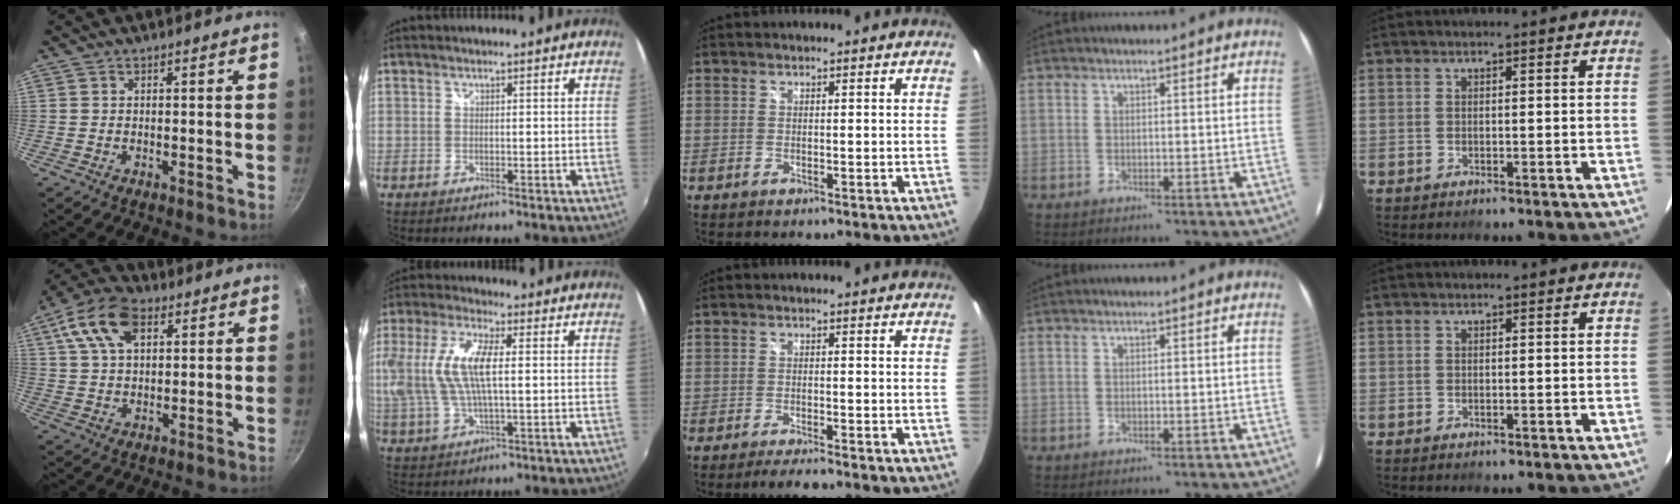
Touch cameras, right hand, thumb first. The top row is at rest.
{"thumb": {"total": 12.2, "force": [4.8, 7.1, 8.7], "torque": [-0.156, 0.008, 0.076]}, "index": {"total": 14.9, "force": [1.3, 5.6, 13.8], "torque": [-0.276, 0.005, 0.026]}, "middle": {"total": 3.7, "force": [-3.2, 0.0, 1.9], "torque": [-0.046, -0.008, -0.056]}}